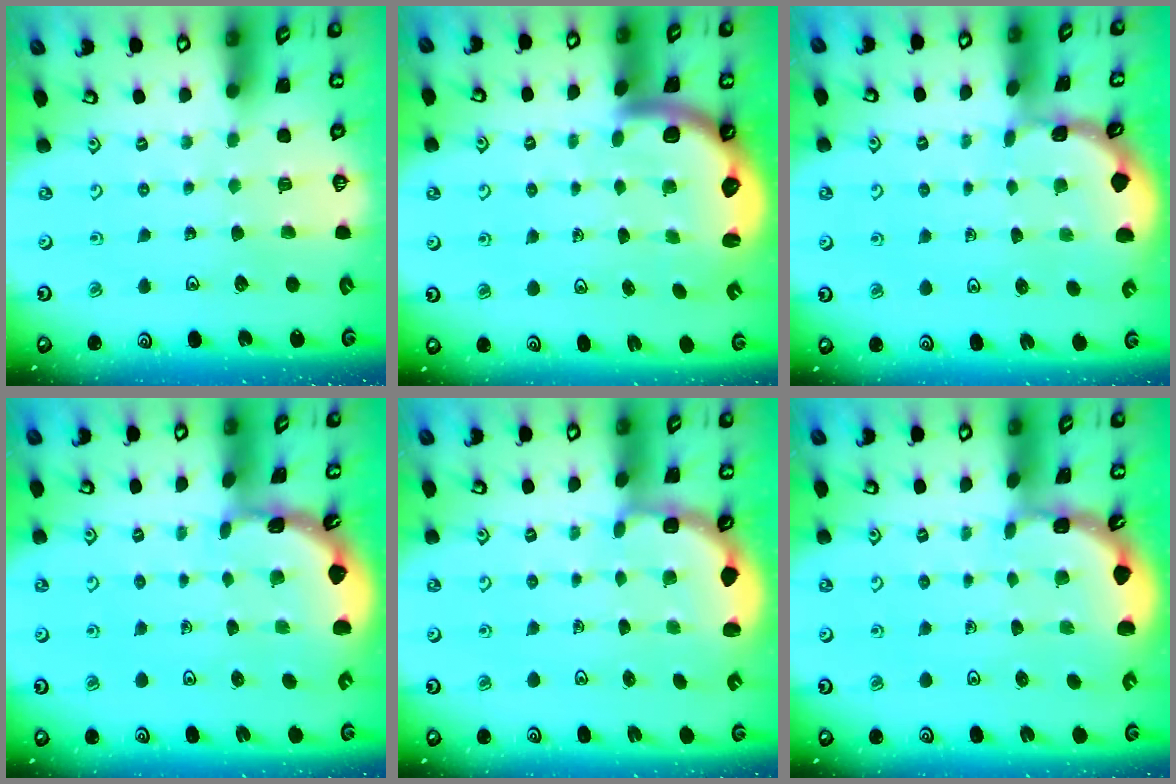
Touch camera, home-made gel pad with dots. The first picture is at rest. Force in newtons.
{"total": 2.9, "press": 2.9, "slide": 0.5}
{"total": 0.7, "press": 0.7, "slide": 0.1}
{"total": 1.8, "press": 1.8, "slide": 0.1}
{"total": 2.8, "press": 2.5, "slide": 1.4}
{"total": 1.5, "press": 1.5, "slide": 0.1}